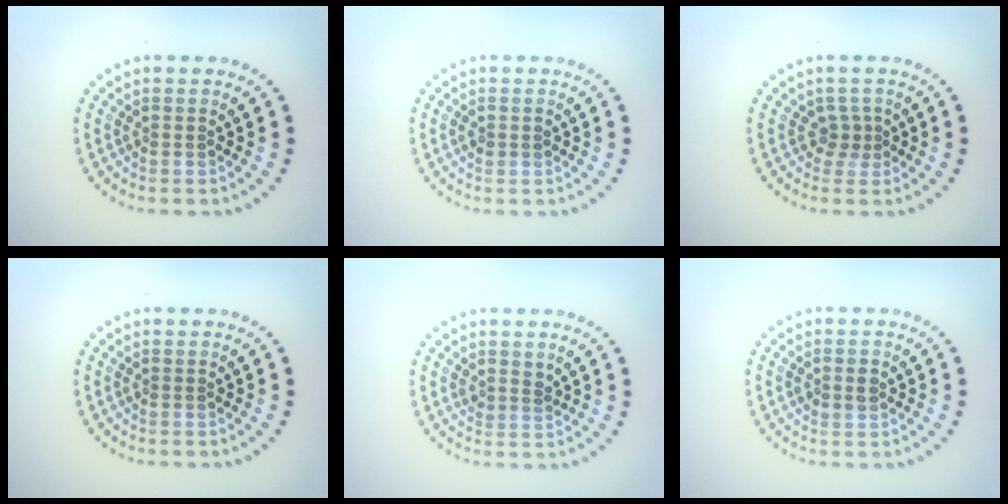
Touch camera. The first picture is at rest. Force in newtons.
{"total": 1.1, "press": 1.0, "slide": 0.2}
{"total": 1.4, "press": 1.1, "slide": 0.9}
{"total": 0.0}
{"total": 1.3, "press": 1.0, "slide": 0.9}
{"total": 1.4, "press": 1.4, "slide": 0.1}